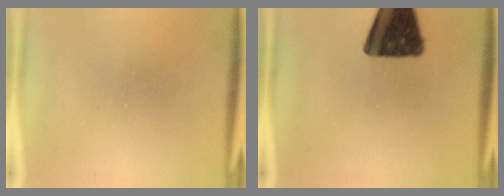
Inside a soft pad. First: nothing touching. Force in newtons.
{"total": 17.7}